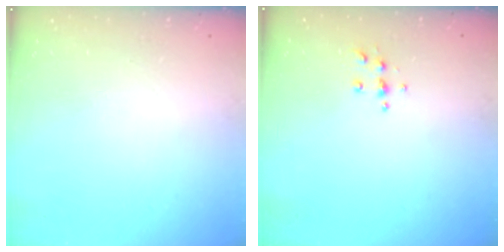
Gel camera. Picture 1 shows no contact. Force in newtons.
{"total": 4.9, "press": 4.9, "slide": 0.5}